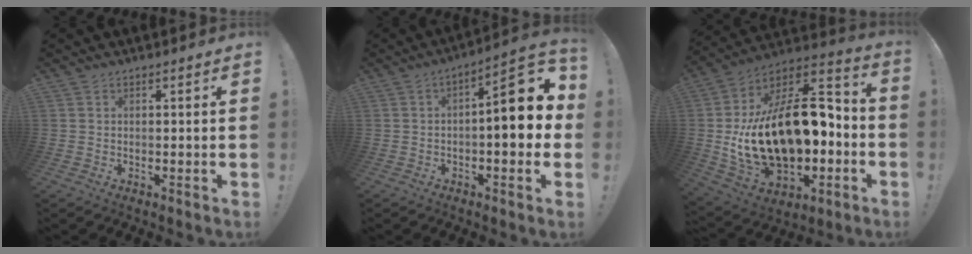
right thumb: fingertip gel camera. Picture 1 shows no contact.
{"total": 13.7, "force": [0.8, 5.0, 12.7], "torque": [-0.156, -0.004, 0.003]}
{"total": 28.5, "force": [-1.1, 17.5, 22.5], "torque": [-0.392, 0.000, 0.012]}